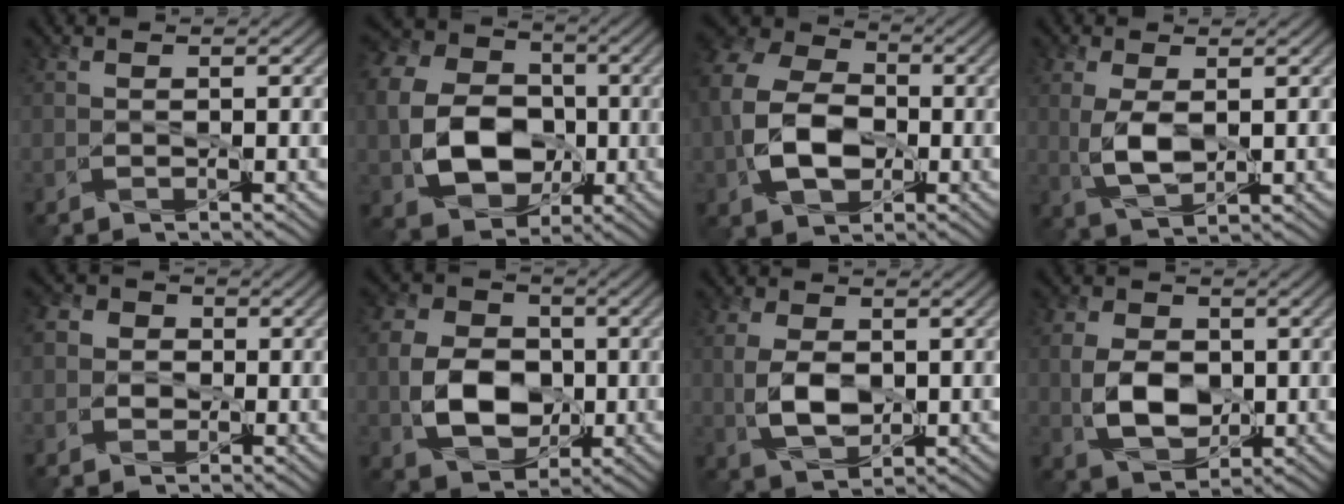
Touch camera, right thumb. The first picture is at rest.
{"total": 14.0, "force": [-1.9, 10.8, 8.7], "torque": [-0.203, -0.015, -0.038]}
{"total": 11.7, "force": [-1.7, 8.4, 8.0], "torque": [-0.203, -0.011, -0.041]}
{"total": 5.0, "force": [0.3, 2.5, 4.3], "torque": [-0.105, -0.005, 0.012]}
{"total": 3.9, "force": [0.1, 3.7, 1.4], "torque": [-0.029, 0.010, -0.020]}
{"total": 10.0, "force": [-1.3, 7.4, 6.5], "torque": [-0.146, -0.008, -0.027]}
{"total": 6.0, "force": [0.1, 3.8, 4.6], "torque": [-0.108, -0.003, 0.003]}
{"total": 7.9, "force": [-0.3, 5.6, 5.5], "torque": [-0.130, -0.010, -0.004]}